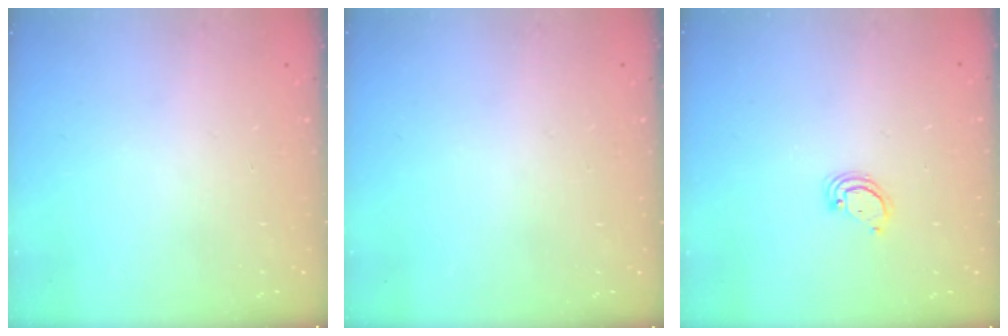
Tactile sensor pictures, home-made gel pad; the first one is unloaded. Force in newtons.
{"total": 0.0}
{"total": 2.9, "press": 2.8, "slide": 0.2}